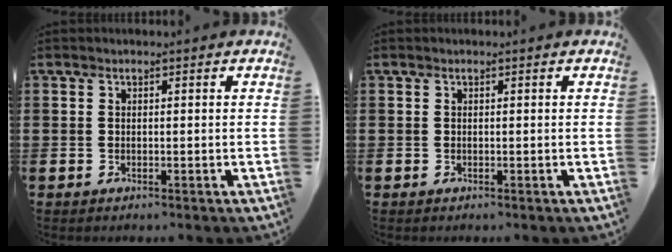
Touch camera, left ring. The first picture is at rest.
{"total": 0.0}